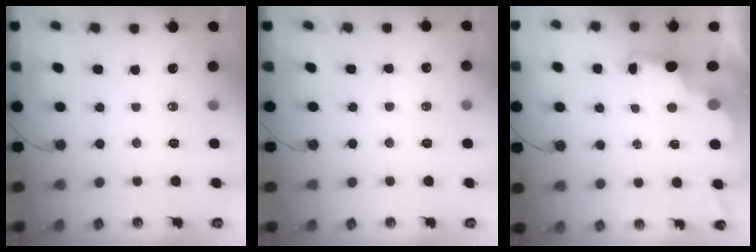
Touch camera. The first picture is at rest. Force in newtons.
{"total": 3.3, "press": 3.1, "slide": 1.0}
{"total": 2.9, "press": 2.8, "slide": 0.9}